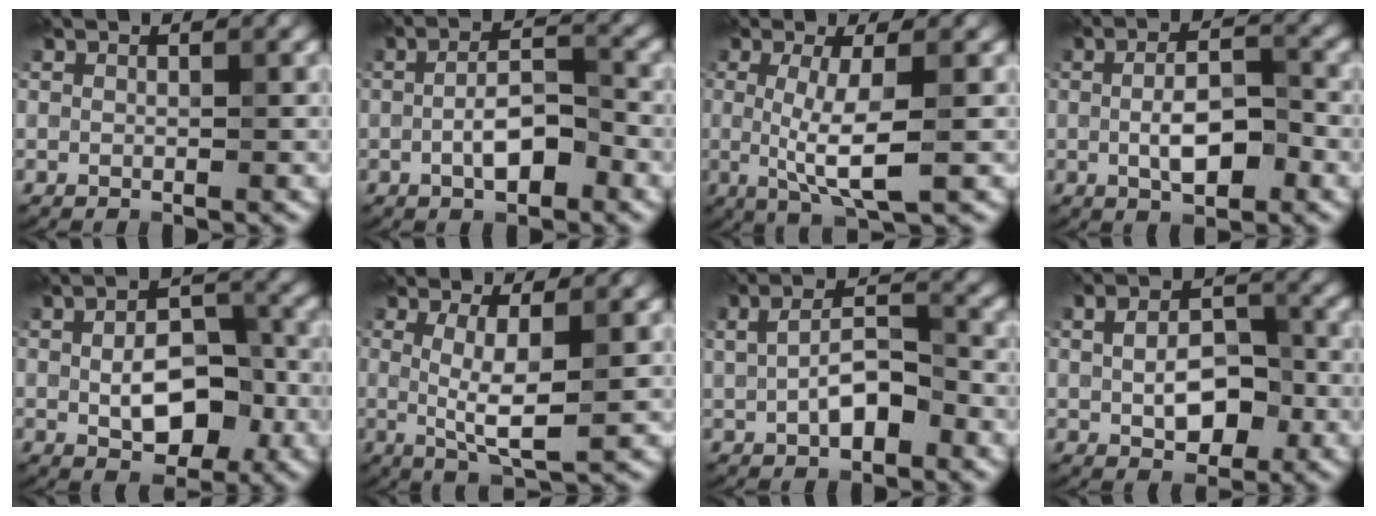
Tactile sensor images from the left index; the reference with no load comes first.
{"total": 4.1, "force": [-1.4, 1.6, 3.5], "torque": [-0.065, 0.005, -0.027]}
{"total": 4.9, "force": [-0.1, 1.0, 4.8], "torque": [-0.095, -0.007, -0.003]}
{"total": 4.6, "force": [-0.7, 2.0, 4.1], "torque": [-0.081, -0.001, -0.013]}
{"total": 6.7, "force": [-0.7, 3.8, 5.5], "torque": [-0.093, -0.005, -0.008]}
{"total": 4.4, "force": [0.4, 0.9, 4.3], "torque": [-0.084, -0.008, 0.009]}
{"total": 5.2, "force": [-0.4, 2.8, 4.3], "torque": [-0.088, 0.003, -0.006]}
{"total": 5.7, "force": [-0.2, 3.6, 4.4], "torque": [-0.081, -0.002, 0.000]}